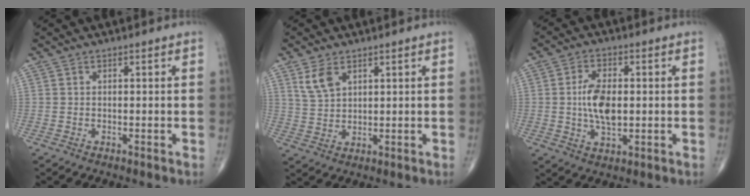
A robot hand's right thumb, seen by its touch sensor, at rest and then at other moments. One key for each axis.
{"total": 4.8, "fx": 2.7, "fy": 2.7, "fz": 3.0, "tx": -0.054, "ty": -0.009, "tz": 0.060}
{"total": 8.3, "fx": 0.2, "fy": 4.4, "fz": 7.1, "tx": -0.128, "ty": -0.001, "tz": 0.003}